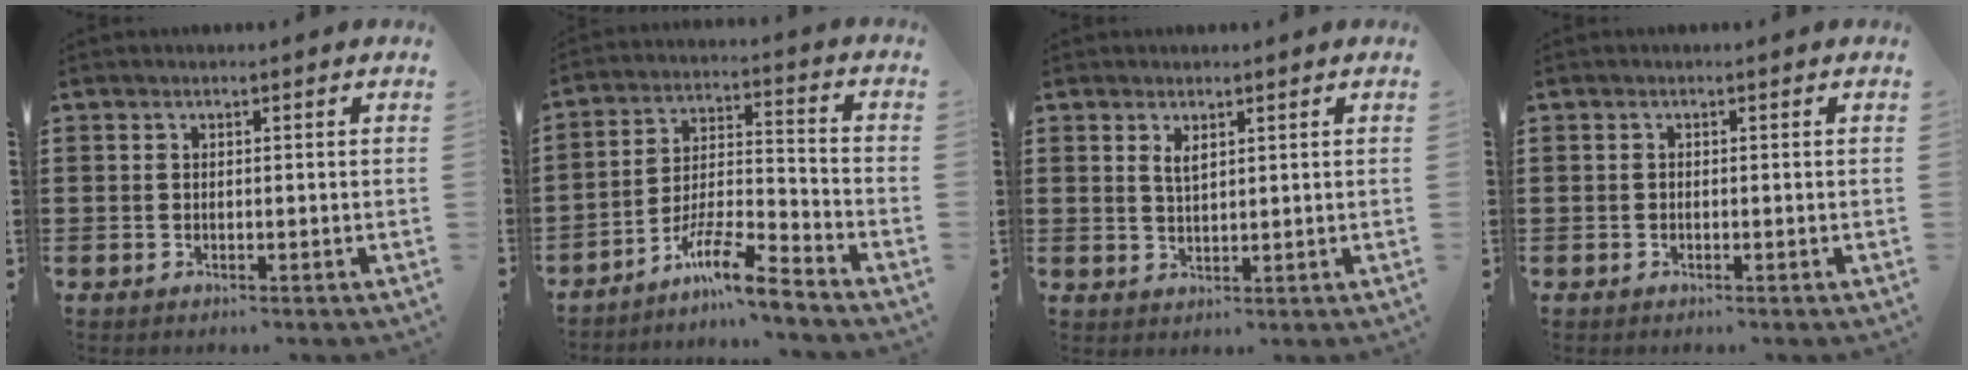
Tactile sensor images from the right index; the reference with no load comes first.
{"total": 9.2, "force": [-7.5, 0.8, 5.2], "torque": [-0.097, 0.012, -0.145]}
{"total": 2.0, "force": [1.3, 0.7, 1.3], "torque": [-0.029, 0.003, 0.022]}
{"total": 0.0}